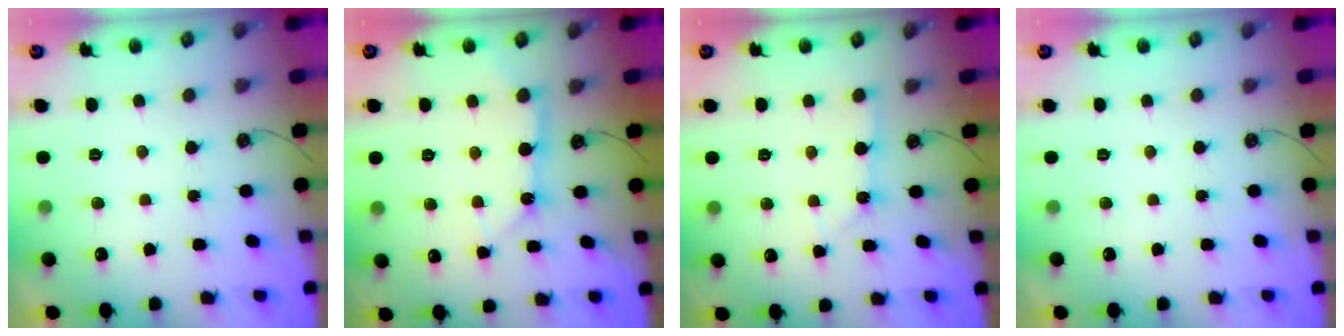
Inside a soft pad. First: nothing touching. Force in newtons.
{"total": 10.4, "press": 10.3, "slide": 1.4}
{"total": 1.9, "press": 1.9, "slide": 0.1}
{"total": 0.0}